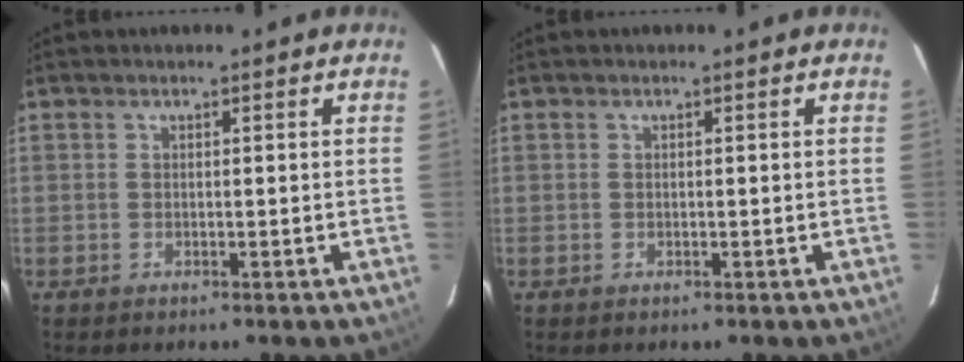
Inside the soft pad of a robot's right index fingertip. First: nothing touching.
{"total": 0.0}